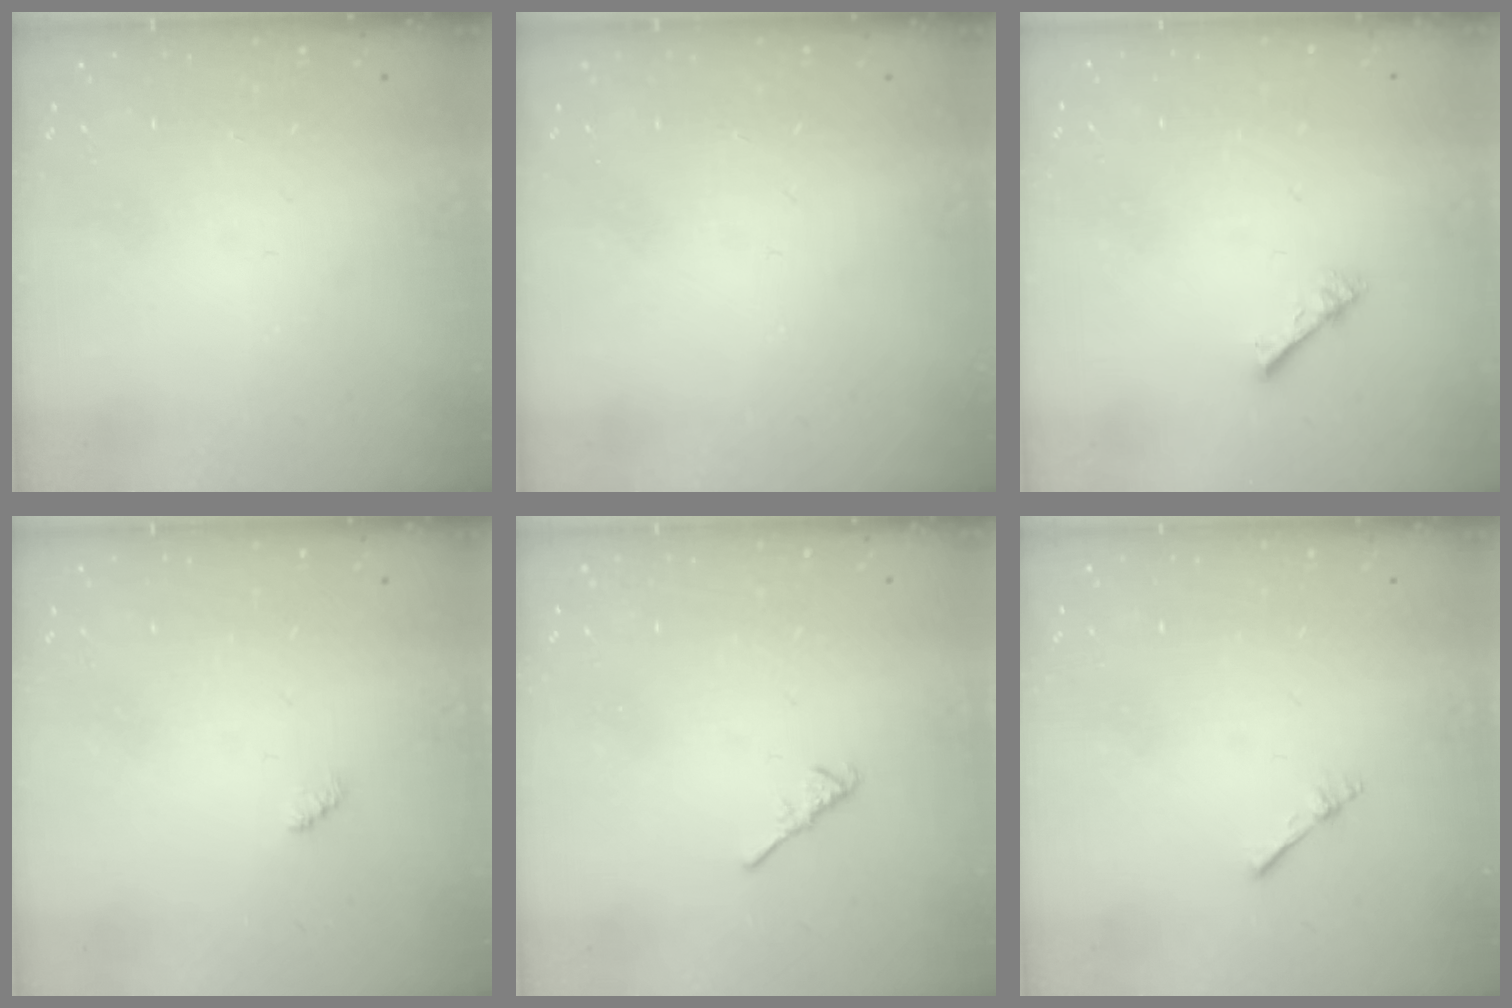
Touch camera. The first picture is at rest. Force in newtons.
{"total": 0.0}
{"total": 2.4, "press": 2.4, "slide": 0.2}
{"total": 2.3, "press": 2.2, "slide": 0.5}
{"total": 2.6, "press": 2.6, "slide": 0.6}
{"total": 2.2, "press": 2.1, "slide": 0.3}